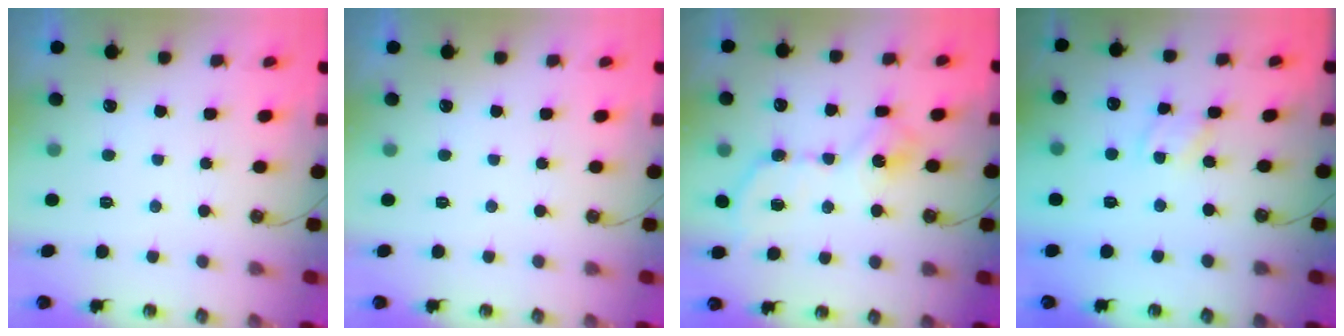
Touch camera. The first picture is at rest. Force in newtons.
{"total": 0.0}
{"total": 11.3, "press": 11.3, "slide": 0.4}
{"total": 2.9, "press": 2.8, "slide": 0.5}